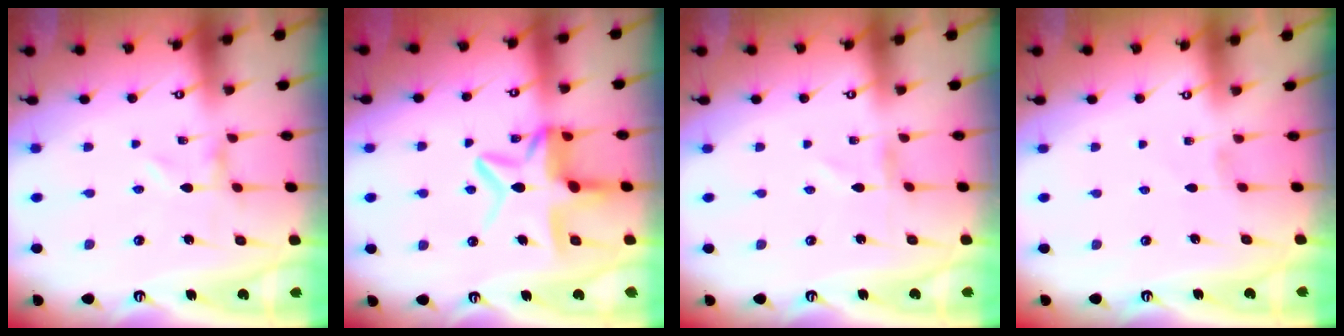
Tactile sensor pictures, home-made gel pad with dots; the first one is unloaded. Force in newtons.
{"total": 11.8, "press": 11.7, "slide": 1.2}
{"total": 0.0}
{"total": 1.3, "press": 1.2, "slide": 0.3}